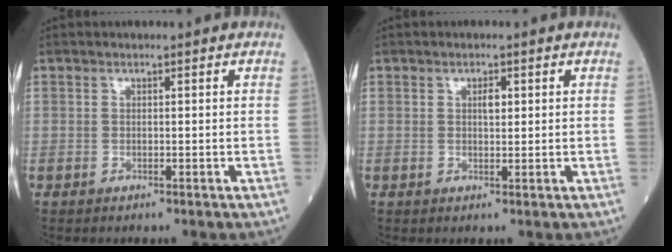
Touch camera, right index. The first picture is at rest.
{"total": 1.5, "force": [0.6, 0.6, 1.2], "torque": [-0.021, 0.001, 0.011]}